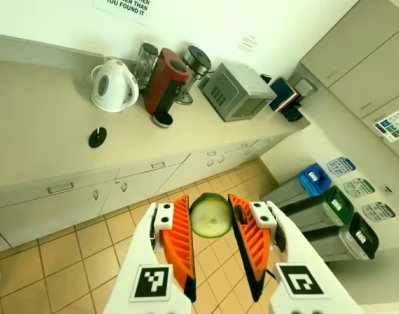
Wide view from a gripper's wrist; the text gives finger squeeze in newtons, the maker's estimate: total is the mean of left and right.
{"total": 8.9, "left": 8.9, "right": 8.8}